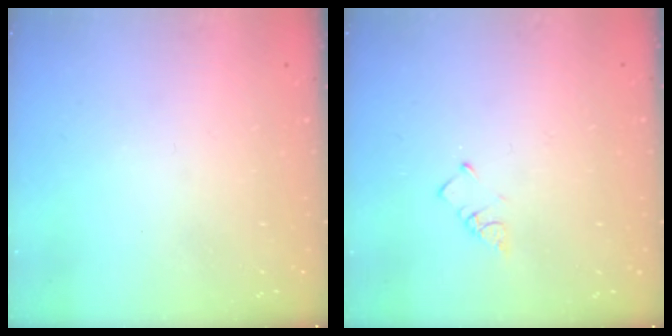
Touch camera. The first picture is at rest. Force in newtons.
{"total": 1.5, "press": 1.5, "slide": 0.3}